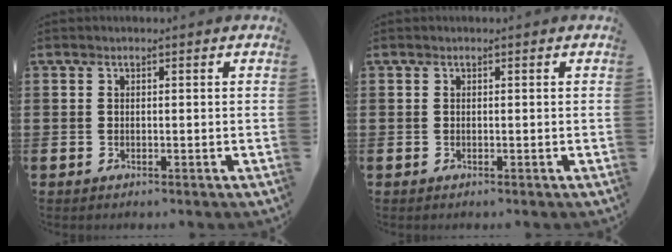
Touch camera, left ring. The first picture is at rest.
{"total": 0.0}